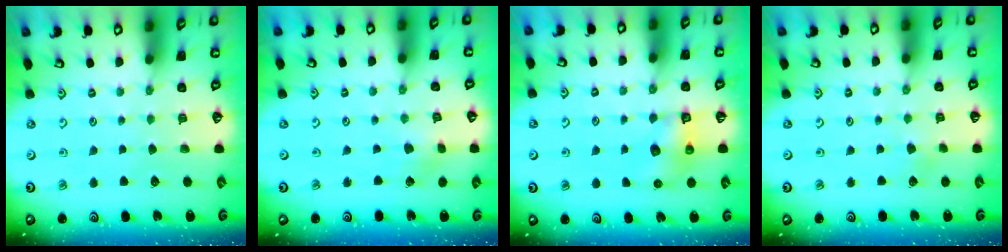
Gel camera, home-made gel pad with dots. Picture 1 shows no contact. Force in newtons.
{"total": 2.8, "press": 2.8, "slide": 0.2}
{"total": 6.5, "press": 6.5, "slide": 0.1}
{"total": 1.4, "press": 1.4, "slide": 0.1}